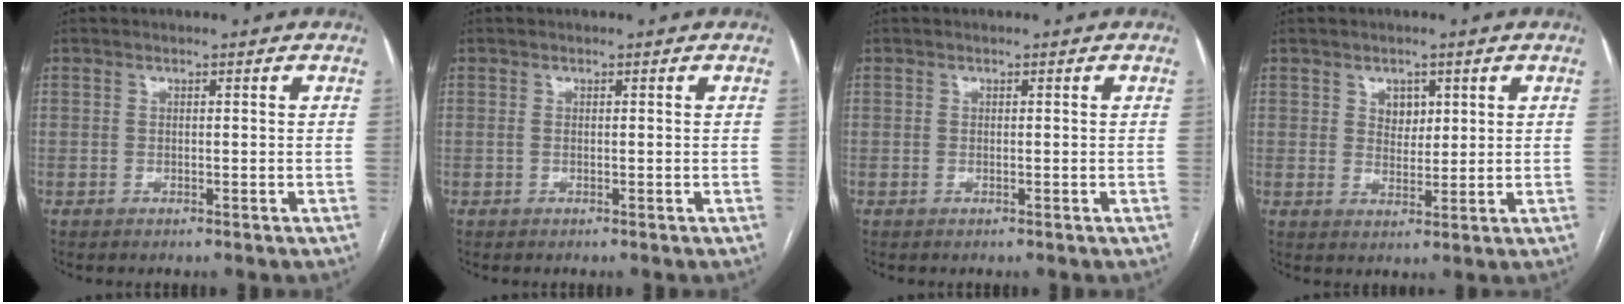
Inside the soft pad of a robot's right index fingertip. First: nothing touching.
{"total": 0.0}
{"total": 0.0}
{"total": 3.1, "force": [1.3, 2.3, 1.7], "torque": [-0.023, 0.002, 0.025]}